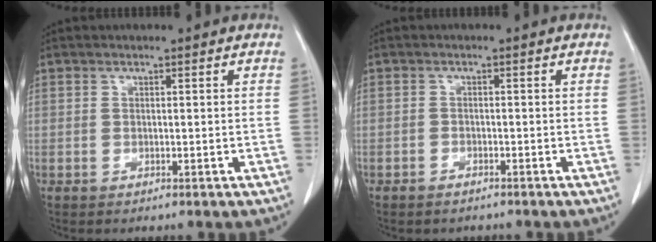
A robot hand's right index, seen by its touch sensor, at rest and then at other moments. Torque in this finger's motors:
{"motor_torque": [0.06, -0.07, -0.05, 0.01]}